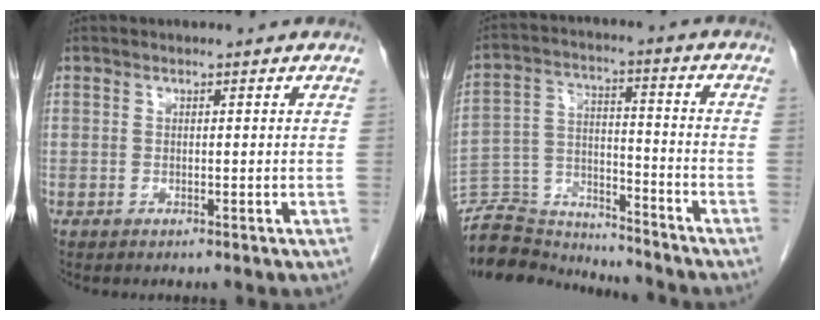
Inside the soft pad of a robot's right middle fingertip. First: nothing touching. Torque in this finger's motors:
{"motor_torque": [0.01, -0.20, 0.12, 0.01]}